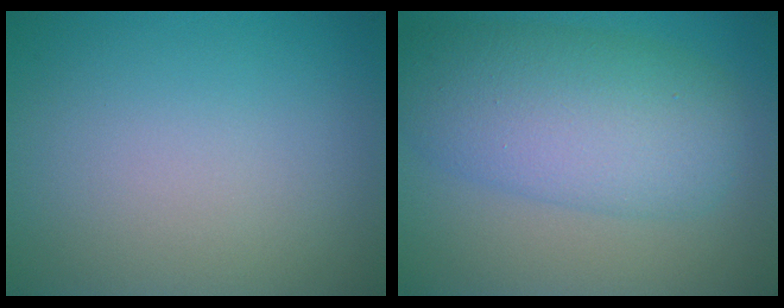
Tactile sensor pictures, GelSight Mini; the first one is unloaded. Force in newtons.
{"total": 8.3, "press": 8.3, "slide": 0.2}